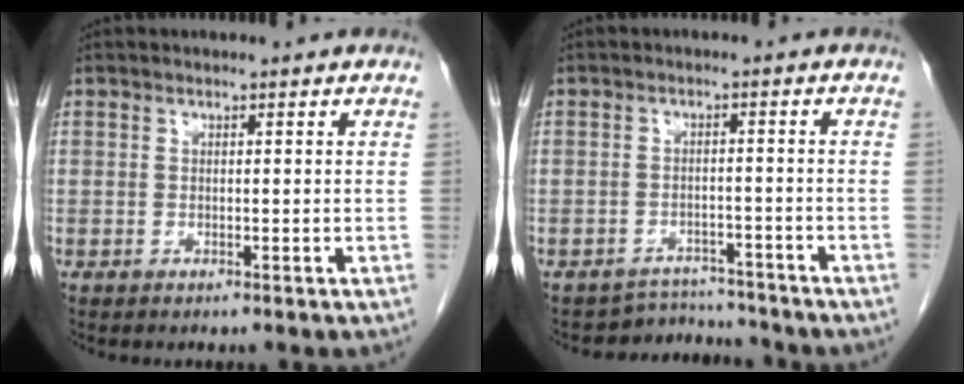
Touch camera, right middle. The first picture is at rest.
{"total": 4.6, "force": [-4.3, 0.6, -1.7], "torque": [0.027, 0.019, -0.060]}